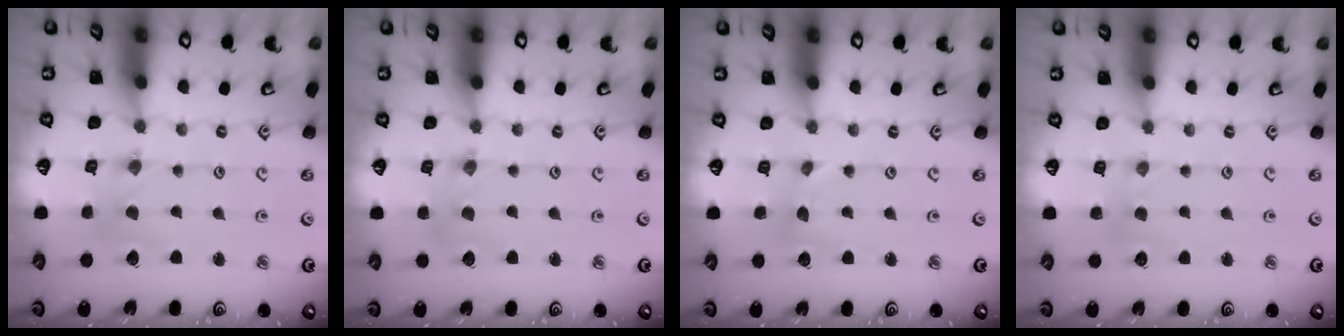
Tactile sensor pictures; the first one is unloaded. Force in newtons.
{"total": 1.6, "press": 1.6, "slide": 0.3}
{"total": 1.1, "press": 1.1, "slide": 0.1}
{"total": 2.3, "press": 2.3, "slide": 0.3}